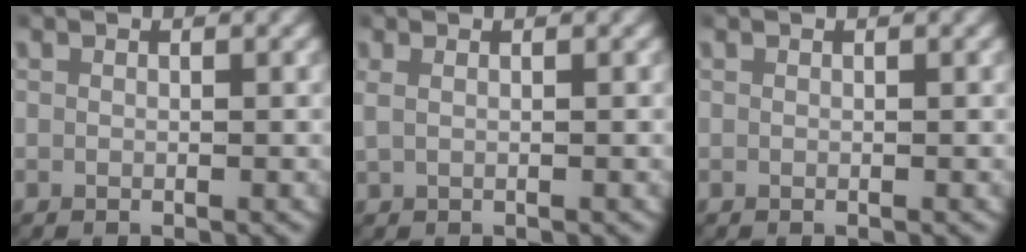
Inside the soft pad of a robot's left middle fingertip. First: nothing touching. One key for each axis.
{"total": 1.0, "fx": 0.4, "fy": 0.4, "fz": 0.8, "tx": -0.025, "ty": 0.004, "tz": 0.009}
{"total": 0.0}